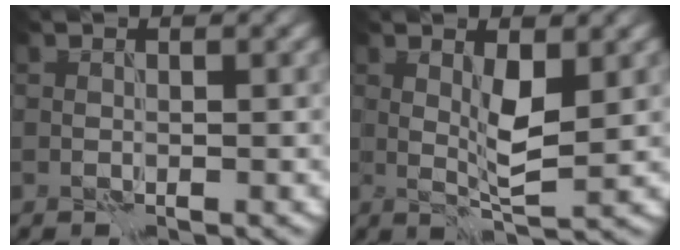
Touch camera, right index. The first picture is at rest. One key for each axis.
{"total": 3.0, "fx": 0.8, "fy": 0.6, "fz": 2.9, "tx": -0.056, "ty": -0.007, "tz": 0.019}